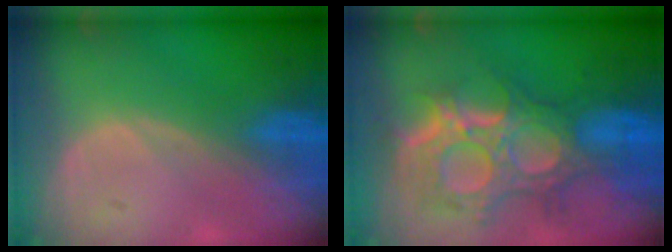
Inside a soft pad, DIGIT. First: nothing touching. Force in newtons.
{"total": 12.0, "press": 10.7, "slide": 5.3}